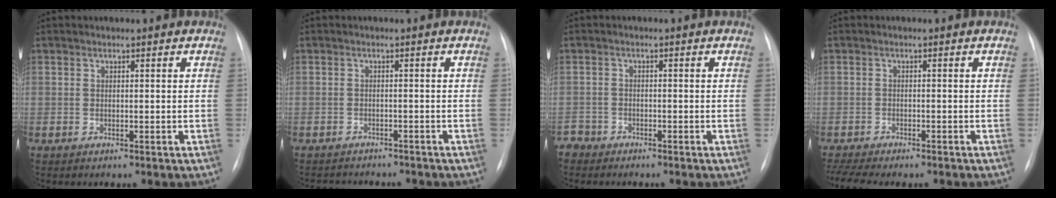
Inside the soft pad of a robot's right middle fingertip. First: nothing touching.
{"total": 5.7, "force": [-5.3, 1.6, 1.1], "torque": [-0.010, -0.001, -0.068]}
{"total": 2.3, "force": [-2.0, 1.0, -0.5], "torque": [0.008, 0.001, -0.038]}
{"total": 8.7, "force": [-7.5, 1.8, 4.0], "torque": [-0.063, 0.003, -0.109]}